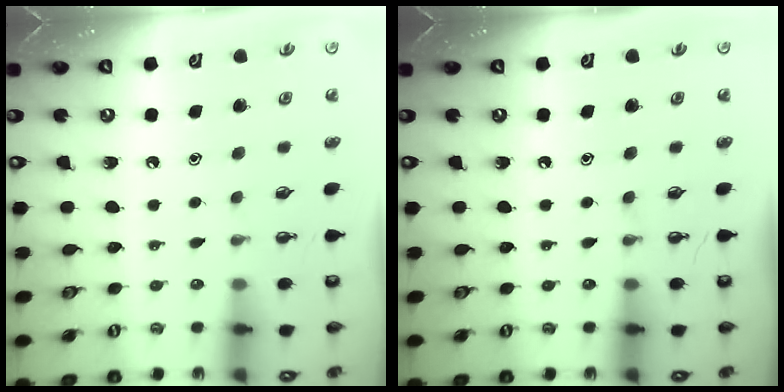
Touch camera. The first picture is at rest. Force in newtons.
{"total": 0.0}